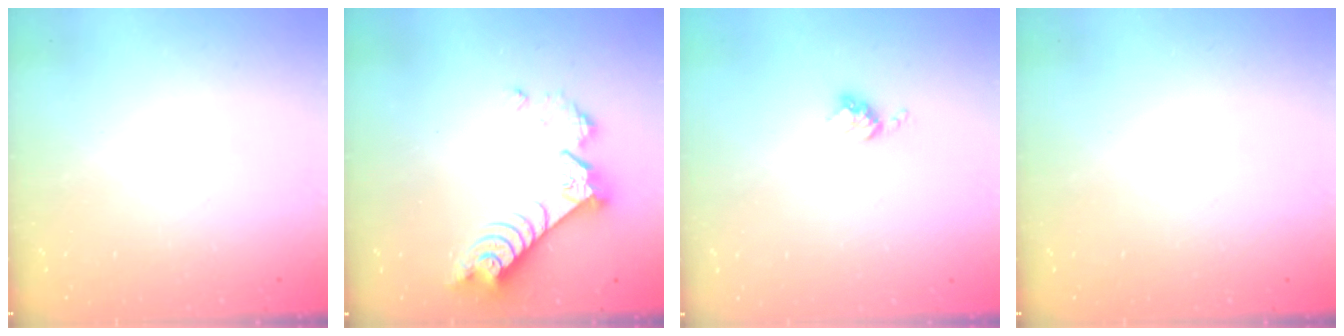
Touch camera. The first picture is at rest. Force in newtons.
{"total": 8.1, "press": 8.0, "slide": 0.6}
{"total": 3.6, "press": 3.6, "slide": 0.6}
{"total": 0.0}